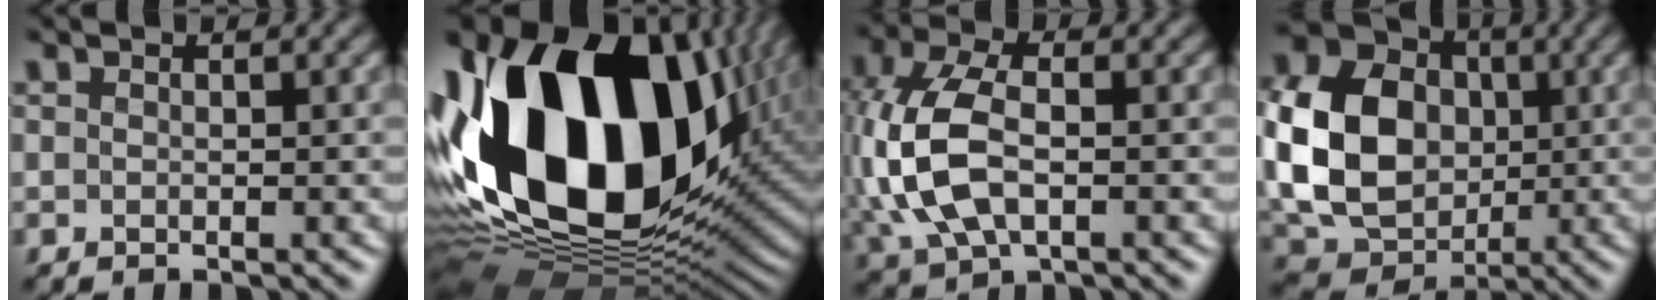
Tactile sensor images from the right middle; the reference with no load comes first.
{"total": 20.1, "force": [4.4, 13.5, 14.2], "torque": [-0.298, -0.002, 0.071]}
{"total": 8.3, "force": [-0.4, 5.1, 6.5], "torque": [-0.165, 0.010, -0.013]}
{"total": 11.3, "force": [0.4, 9.1, 6.8], "torque": [-0.165, 0.018, 0.002]}